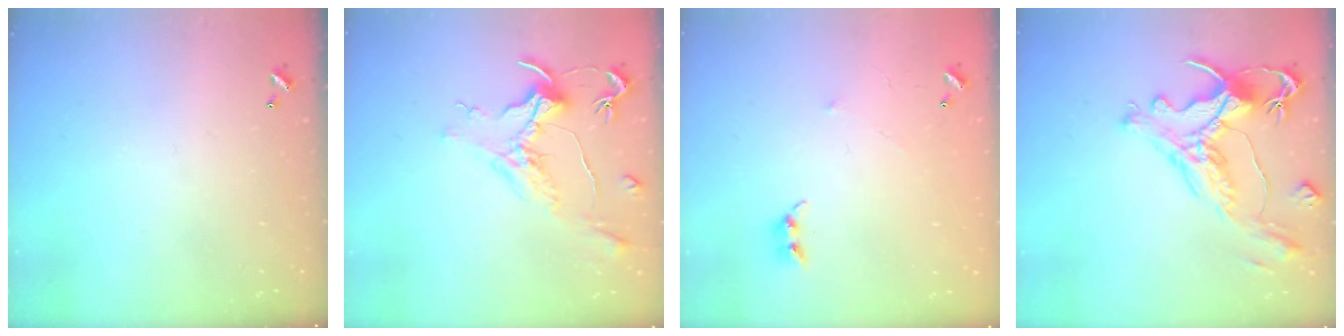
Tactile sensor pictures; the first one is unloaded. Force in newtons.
{"total": 1.5, "press": 1.2, "slide": 0.9}
{"total": 6.4, "press": 6.4, "slide": 0.6}
{"total": 1.6, "press": 1.0, "slide": 1.3}